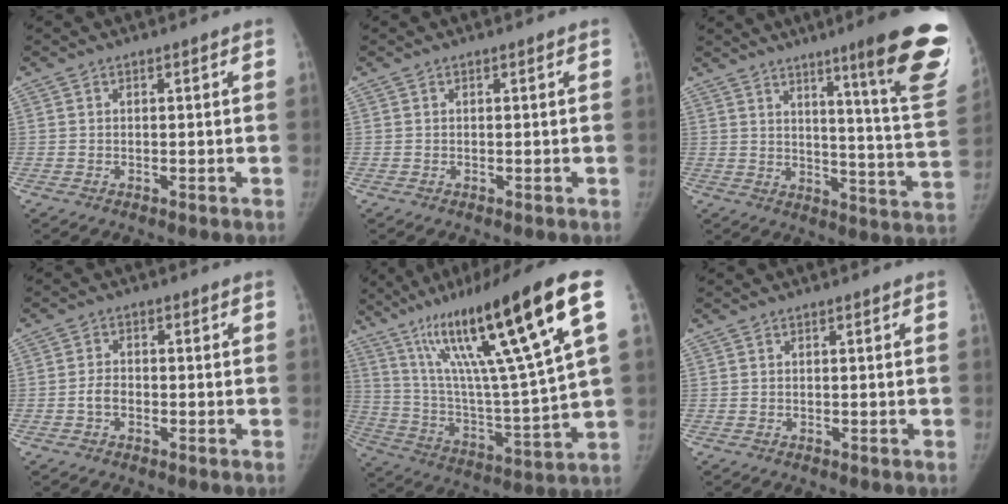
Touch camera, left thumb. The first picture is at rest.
{"total": 0.0}
{"total": 20.7, "force": [12.5, 1.3, 16.4], "torque": [-0.190, -0.080, 0.167]}
{"total": 2.8, "force": [-1.2, 2.0, 1.6], "torque": [-0.021, 0.012, -0.024]}
{"total": 27.4, "force": [13.2, 3.5, 23.8], "torque": [-0.402, -0.024, 0.223]}
{"total": 0.0}